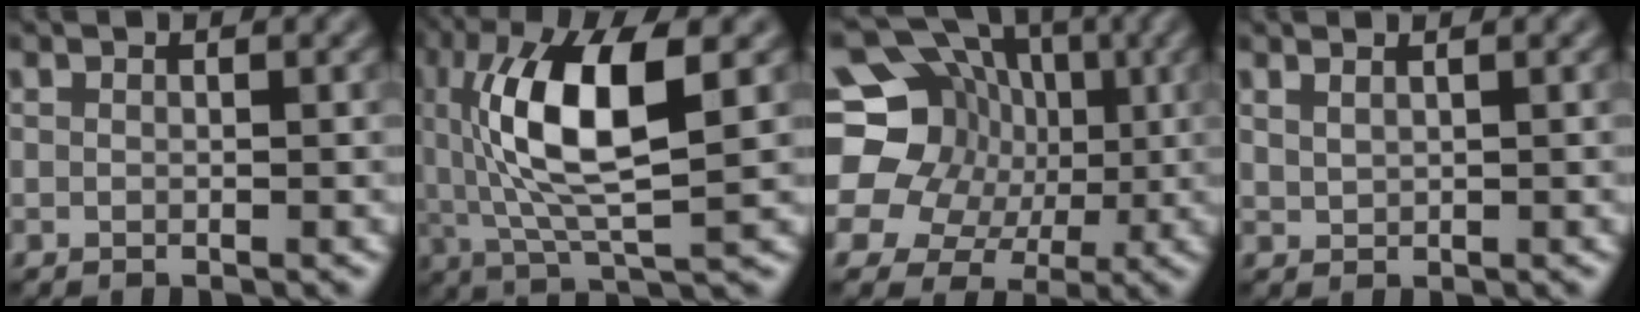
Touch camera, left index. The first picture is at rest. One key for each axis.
{"total": 9.9, "fx": 1.7, "fy": 3.1, "fz": 9.2, "tx": -0.174, "ty": 0.004, "tz": 0.035}
{"total": 19.8, "fx": 1.9, "fy": 17.8, "fz": 8.5, "tx": -0.195, "ty": 0.016, "tz": -0.001}
{"total": 1.1, "fx": 0.9, "fy": 0.4, "fz": 0.4, "tx": -0.011, "ty": 0.000, "tz": 0.019}